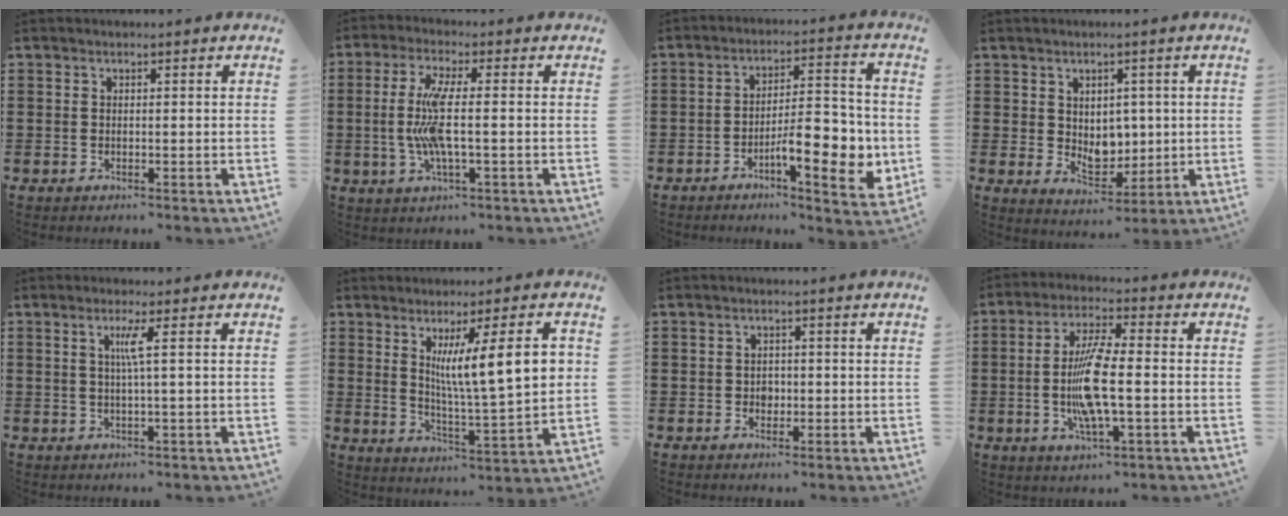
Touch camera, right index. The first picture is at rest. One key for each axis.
{"total": 7.5, "fx": -0.8, "fy": 1.1, "fz": 7.4, "tx": -0.174, "ty": -0.021, "tz": -0.026}
{"total": 10.3, "fx": -3.5, "fy": 3.5, "fz": 9.0, "tx": -0.127, "ty": -0.003, "tz": -0.060}
{"total": 5.0, "fx": 1.1, "fy": 4.3, "fz": 2.4, "tx": -0.038, "ty": 0.001, "tz": 0.015}
{"total": 3.0, "fx": 0.5, "fy": -0.6, "fz": 2.9, "tx": -0.057, "ty": -0.004, "tz": 0.004}
{"total": 11.3, "fx": 3.6, "fy": 1.6, "fz": 10.6, "tx": -0.180, "ty": -0.007, "tz": 0.053}
{"total": 1.4, "fx": -0.2, "fy": 1.2, "fz": 0.7, "tx": -0.016, "ty": 0.004, "tz": -0.005}
{"total": 9.2, "fx": -1.3, "fy": 1.9, "fz": 8.9, "tx": -0.188, "ty": -0.012, "tz": -0.031}